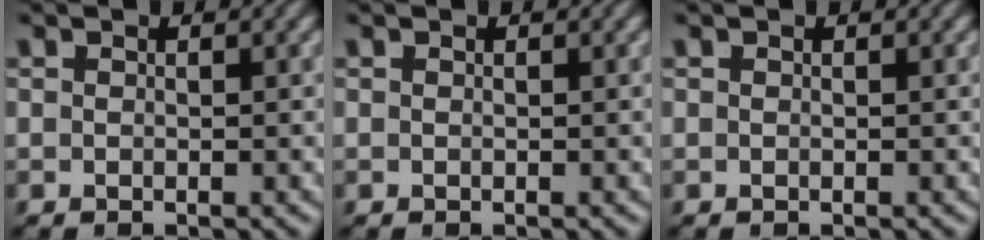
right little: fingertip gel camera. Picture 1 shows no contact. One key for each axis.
{"total": 0.0}
{"total": 0.0}